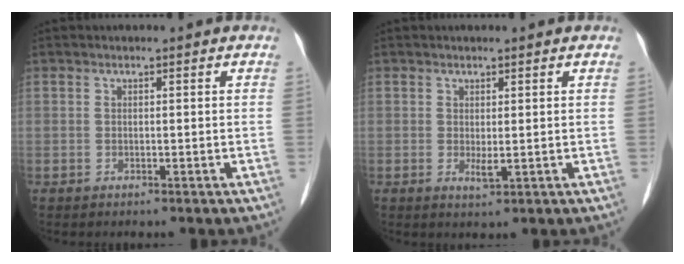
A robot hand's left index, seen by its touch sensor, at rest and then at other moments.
{"total": 1.8, "force": [0.5, 0.4, 1.7], "torque": [-0.032, -0.003, 0.010]}